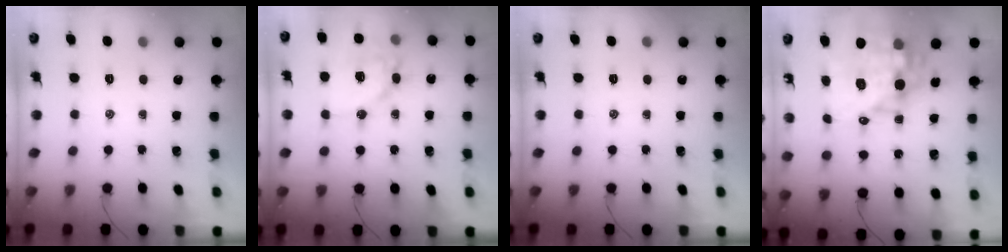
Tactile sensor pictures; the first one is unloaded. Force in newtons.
{"total": 14.3, "press": 14.1, "slide": 2.5}
{"total": 0.0}
{"total": 17.7, "press": 17.2, "slide": 4.3}